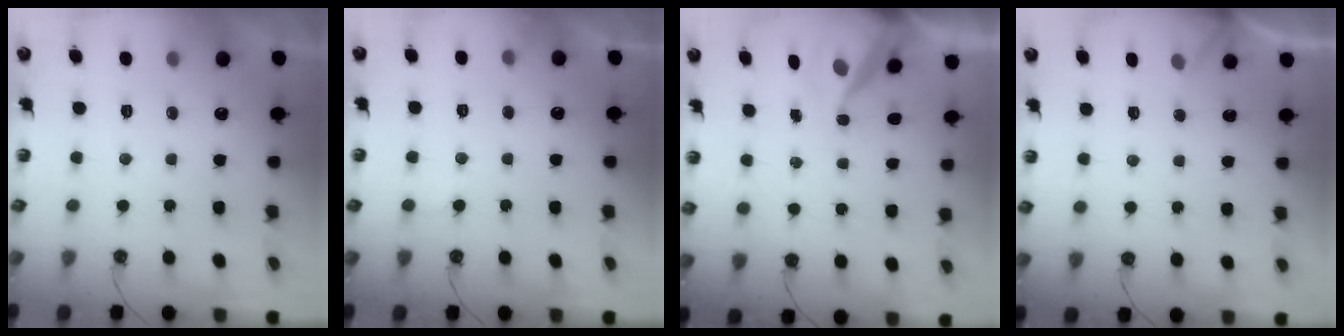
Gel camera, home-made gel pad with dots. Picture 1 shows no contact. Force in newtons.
{"total": 6.6, "press": 6.5, "slide": 0.4}
{"total": 7.6, "press": 7.5, "slide": 0.9}
{"total": 4.4, "press": 4.4, "slide": 0.2}